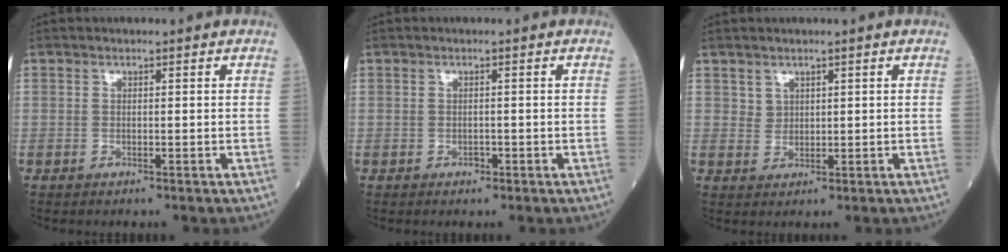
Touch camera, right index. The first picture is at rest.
{"total": 0.8, "force": [-0.5, 0.5, 0.3], "torque": [-0.003, 0.002, -0.008]}
{"total": 1.6, "force": [0.9, 1.3, 0.2], "torque": [0.004, 0.002, 0.015]}